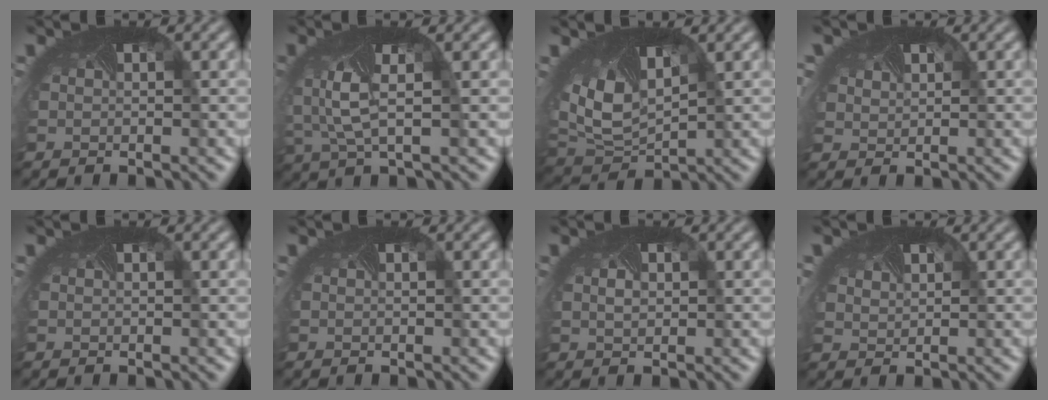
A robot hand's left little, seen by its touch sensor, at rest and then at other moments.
{"total": 3.8, "force": [-0.1, 1.6, 3.4], "torque": [-0.106, -0.012, 0.002]}
{"total": 7.1, "force": [1.5, 4.4, 5.3], "torque": [-0.131, -0.015, 0.040]}
{"total": 3.0, "force": [1.9, 1.8, 1.3], "torque": [-0.054, 0.003, 0.032]}
{"total": 0.0}
{"total": 0.0}
{"total": 0.6, "force": [0.0, 0.5, 0.3], "torque": [-0.025, -0.007, 0.012]}
{"total": 1.4, "force": [1.1, 0.8, 0.0], "torque": [-0.016, -0.006, 0.022]}